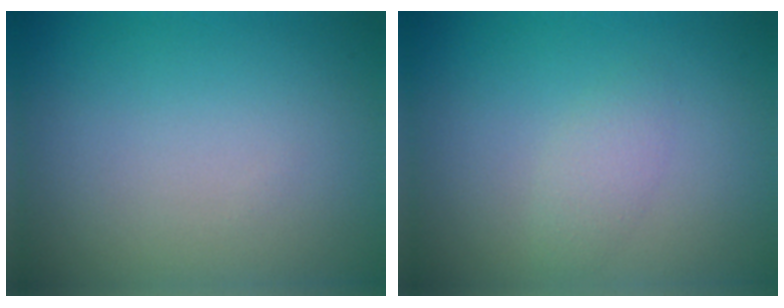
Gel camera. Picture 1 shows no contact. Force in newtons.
{"total": 1.5, "press": 1.5, "slide": 0.0}